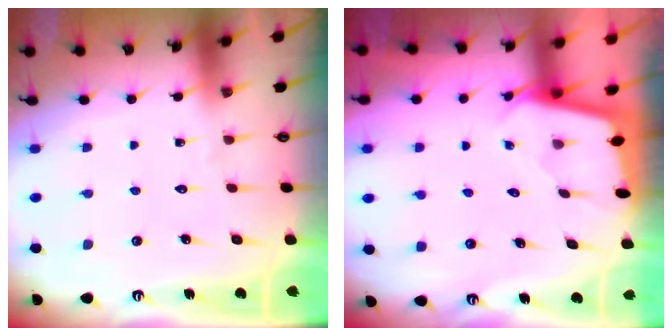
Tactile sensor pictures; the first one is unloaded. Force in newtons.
{"total": 1.8, "press": 1.8, "slide": 0.1}